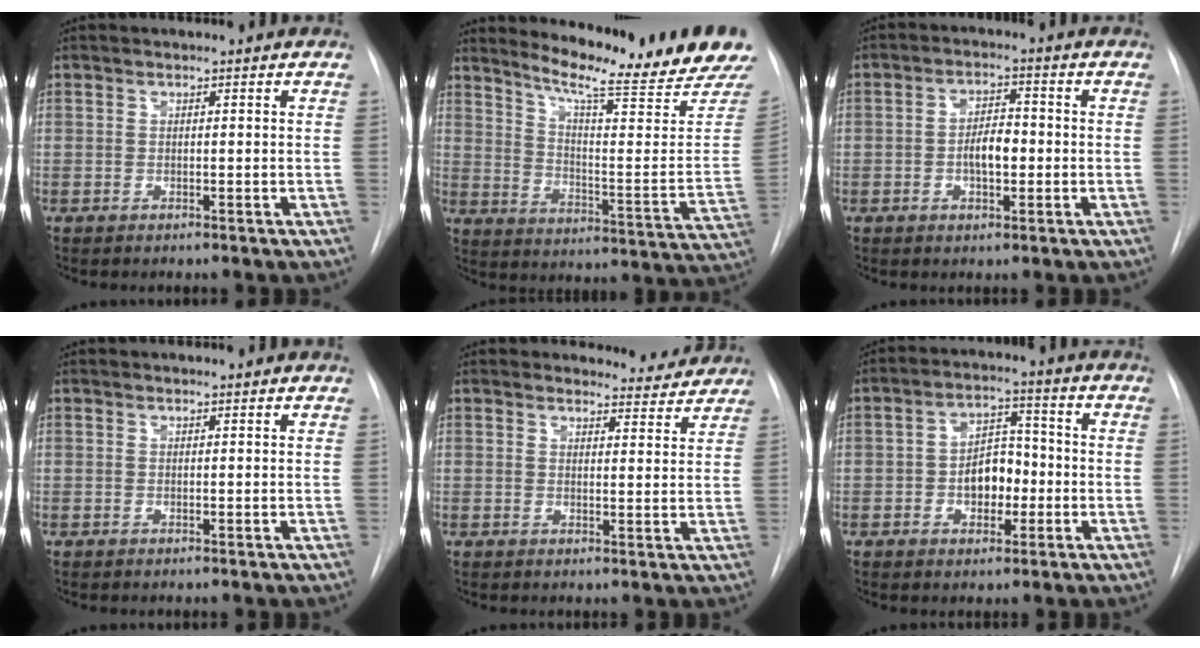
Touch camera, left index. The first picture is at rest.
{"total": 19.9, "force": [17.9, -0.4, 8.9], "torque": [-0.144, -0.103, 0.233]}
{"total": 4.6, "force": [-0.8, 2.1, 4.1], "torque": [-0.073, 0.009, -0.014]}
{"total": 1.5, "force": [1.5, 0.1, 0.3], "torque": [-0.010, 0.019, 0.020]}
{"total": 5.3, "force": [5.1, 1.2, -0.5], "torque": [0.016, -0.013, 0.047]}
{"total": 6.5, "force": [-1.3, 4.1, 4.9], "torque": [-0.079, 0.020, -0.021]}